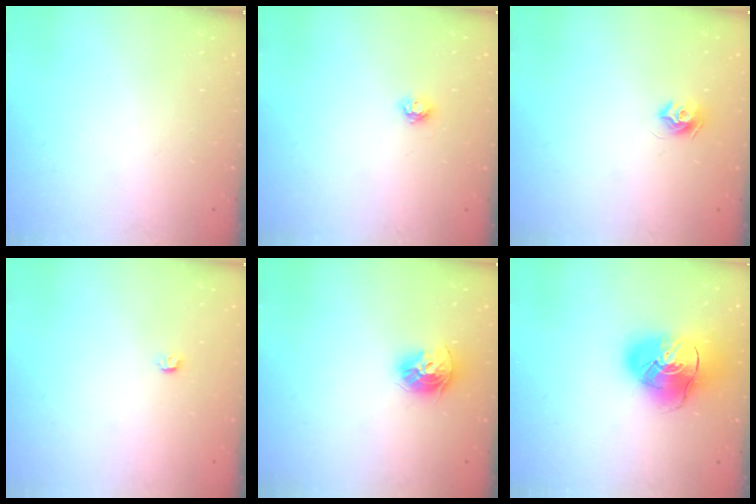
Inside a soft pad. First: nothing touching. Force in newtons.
{"total": 4.3, "press": 4.3, "slide": 0.6}
{"total": 7.6, "press": 7.6, "slide": 0.2}
{"total": 3.2, "press": 3.2, "slide": 0.6}
{"total": 10.6, "press": 10.6, "slide": 1.0}
{"total": 17.1, "press": 16.8, "slide": 2.9}